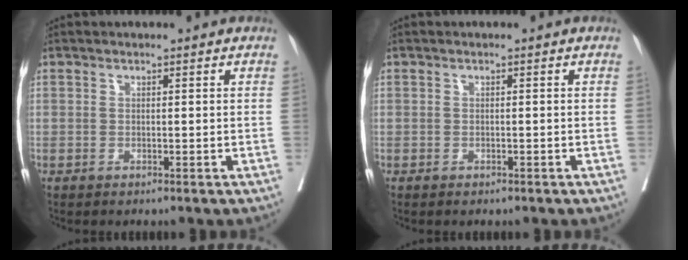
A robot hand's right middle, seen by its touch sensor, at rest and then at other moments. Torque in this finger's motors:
{"motor_torque": [-0.36, 0.09, 0.00, 0.01]}